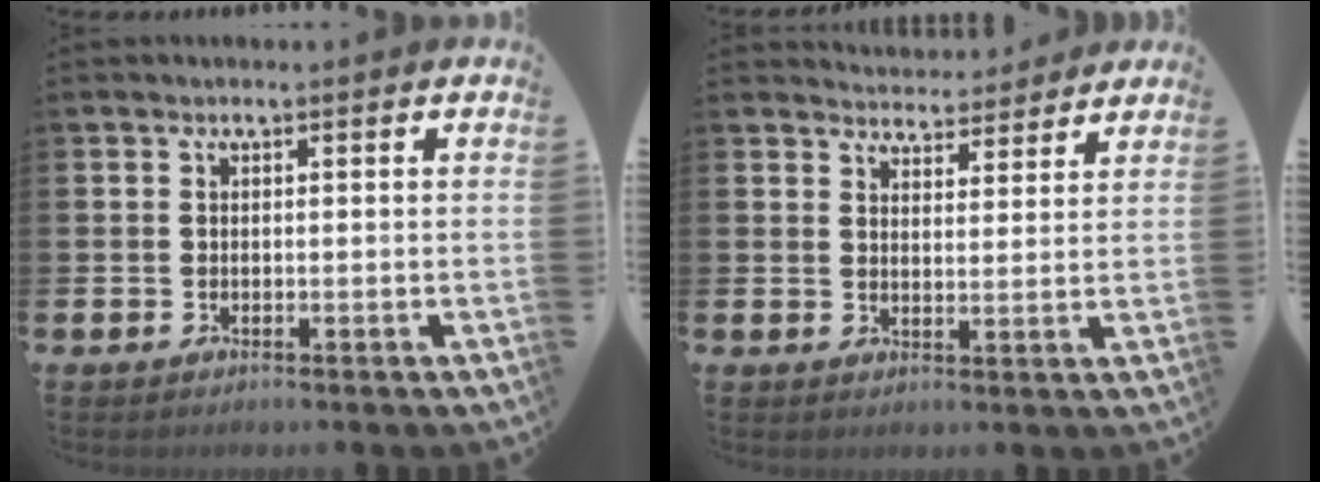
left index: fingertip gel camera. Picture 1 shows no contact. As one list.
[{"total": 4.1, "force": [4.0, 0.9, -0.2], "torque": [-0.004, -0.026, 0.071]}]